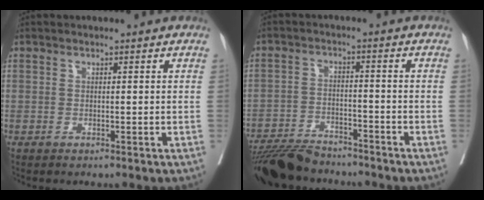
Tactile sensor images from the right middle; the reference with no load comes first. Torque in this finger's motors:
{"motor_torque": [0.13, -0.27, 0.06, 0.02]}